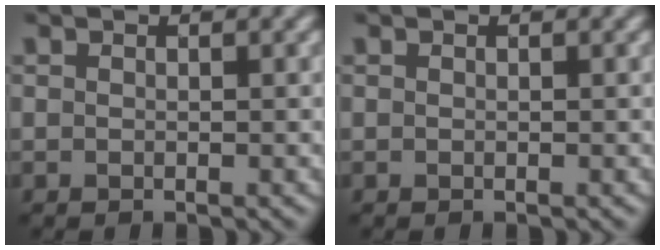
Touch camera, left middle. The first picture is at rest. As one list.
[{"total": 0.0}]